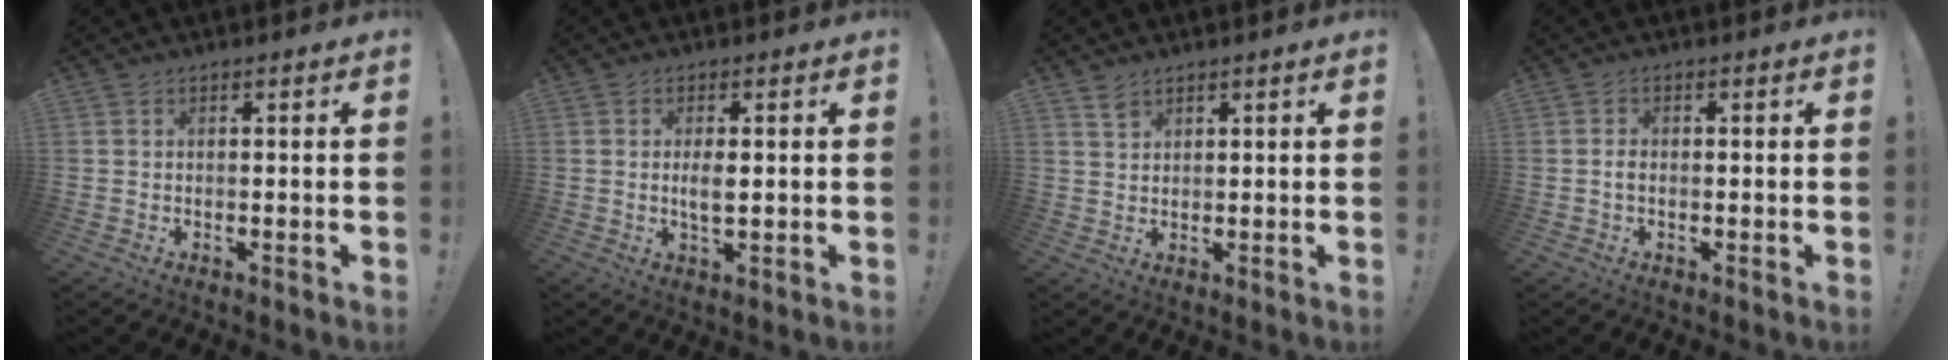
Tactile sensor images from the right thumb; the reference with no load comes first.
{"total": 3.4, "force": [0.0, 1.3, 3.2], "torque": [-0.049, -0.009, -0.007]}
{"total": 2.8, "force": [2.1, 1.5, 1.0], "torque": [0.000, -0.018, 0.036]}
{"total": 1.3, "force": [-0.5, 0.6, 1.1], "torque": [-0.026, 0.006, -0.007]}